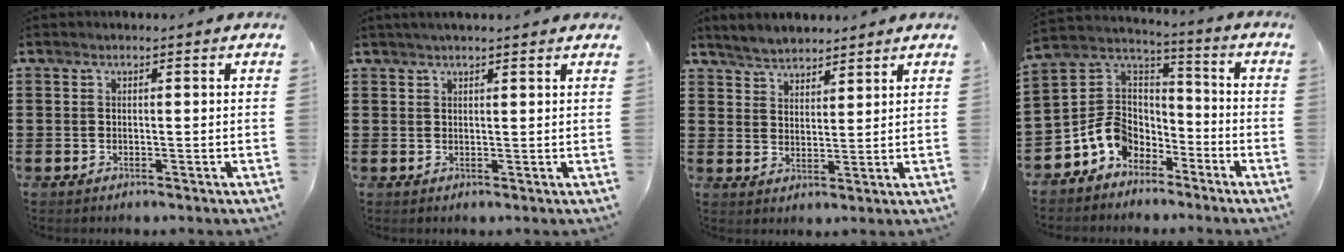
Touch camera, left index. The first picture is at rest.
{"total": 1.6, "force": [1.4, 0.0, 0.8], "torque": [-0.017, 0.001, 0.026]}
{"total": 3.8, "force": [3.7, 0.9, 0.0], "torque": [-0.015, -0.005, 0.070]}
{"total": 8.3, "force": [-4.4, 6.5, 2.6], "torque": [-0.089, 0.010, -0.088]}